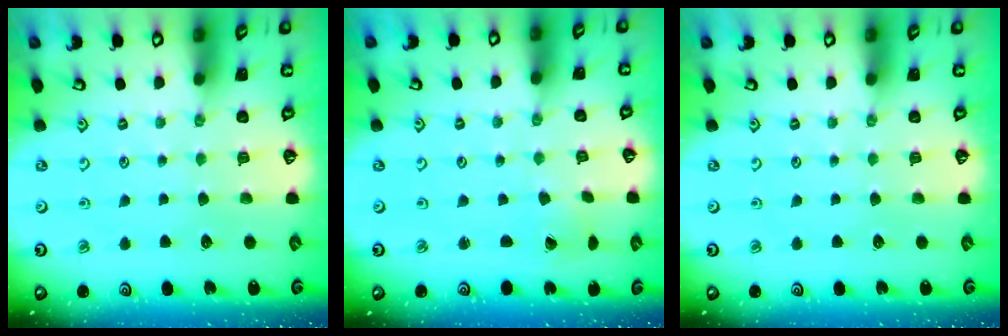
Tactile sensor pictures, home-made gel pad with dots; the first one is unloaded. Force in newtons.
{"total": 0.6, "press": 0.6, "slide": 0.1}
{"total": 0.0}